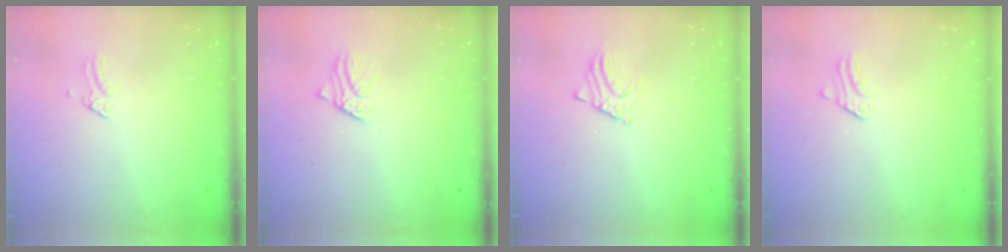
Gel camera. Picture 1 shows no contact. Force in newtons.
{"total": 1.2, "press": 1.2, "slide": 0.1}
{"total": 1.8, "press": 1.8, "slide": 0.2}
{"total": 1.5, "press": 1.5, "slide": 0.1}